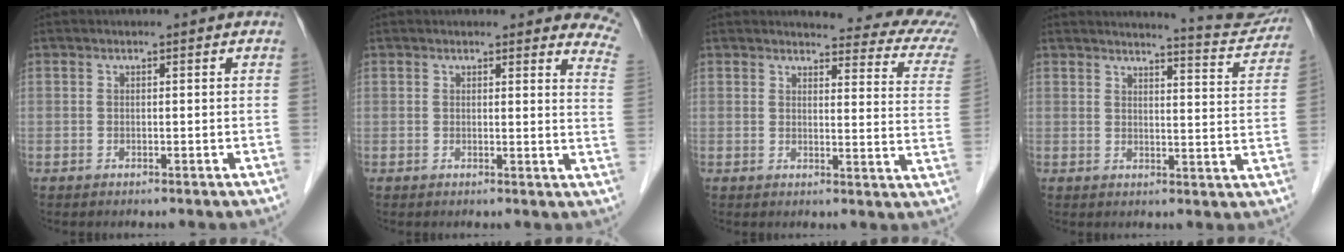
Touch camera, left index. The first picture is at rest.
{"total": 9.0, "force": [8.2, 2.1, 2.9], "torque": [-0.002, -0.033, 0.054]}
{"total": 13.0, "force": [12.0, 1.9, 4.5], "torque": [-0.028, -0.057, 0.099]}
{"total": 10.1, "force": [9.9, 0.4, 1.9], "torque": [-0.019, -0.037, 0.101]}